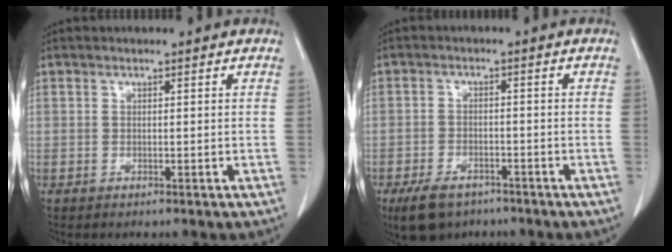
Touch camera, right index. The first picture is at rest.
{"total": 6.7, "force": [-4.8, 3.4, 3.1], "torque": [-0.061, -0.005, -0.075]}